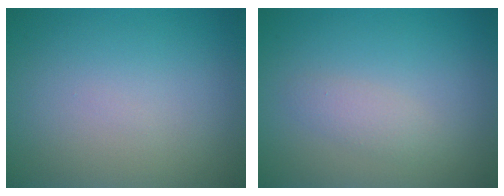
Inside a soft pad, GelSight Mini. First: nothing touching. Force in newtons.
{"total": 1.4, "press": 1.4, "slide": 0.1}